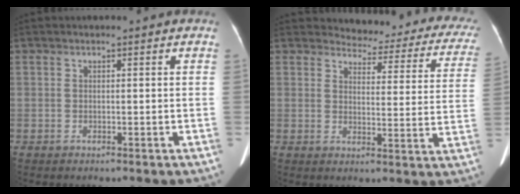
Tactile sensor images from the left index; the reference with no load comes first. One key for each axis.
{"total": 16.8, "fx": 15.6, "fy": 4.6, "fz": 4.3, "tx": -0.018, "ty": -0.052, "tz": 0.148}